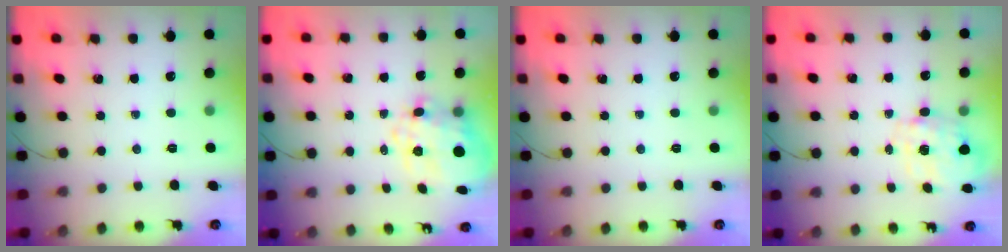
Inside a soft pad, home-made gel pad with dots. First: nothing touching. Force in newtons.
{"total": 11.9, "press": 11.7, "slide": 2.5}
{"total": 0.0}
{"total": 2.7, "press": 2.6, "slide": 0.8}